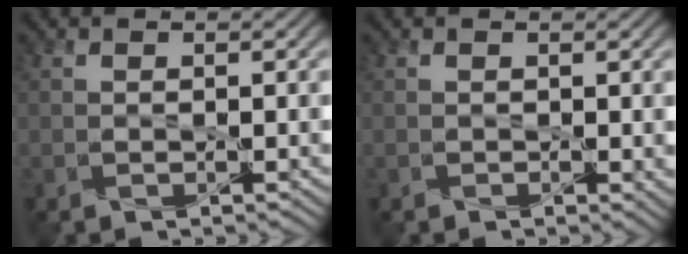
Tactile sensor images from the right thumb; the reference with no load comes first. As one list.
[{"total": 0.8, "force": [0.3, 0.5, 0.5], "torque": [-0.006, -0.001, 0.005]}]